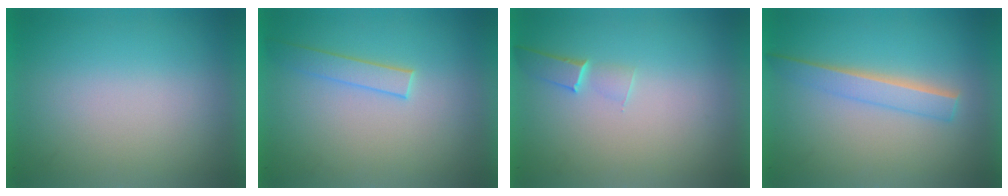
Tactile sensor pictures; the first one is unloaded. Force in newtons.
{"total": 1.5}
{"total": 1.1}
{"total": 2.3}